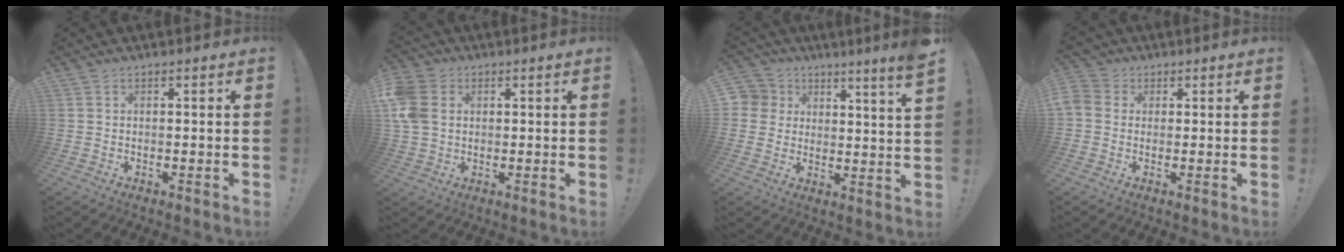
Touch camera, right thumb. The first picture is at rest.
{"total": 10.0, "force": [1.9, 7.7, 6.0], "torque": [-0.133, 0.006, 0.043]}
{"total": 6.2, "force": [4.8, 2.8, 2.9], "torque": [-0.058, -0.035, 0.093]}
{"total": 4.1, "force": [0.3, 3.8, 1.5], "torque": [-0.033, 0.005, 0.005]}